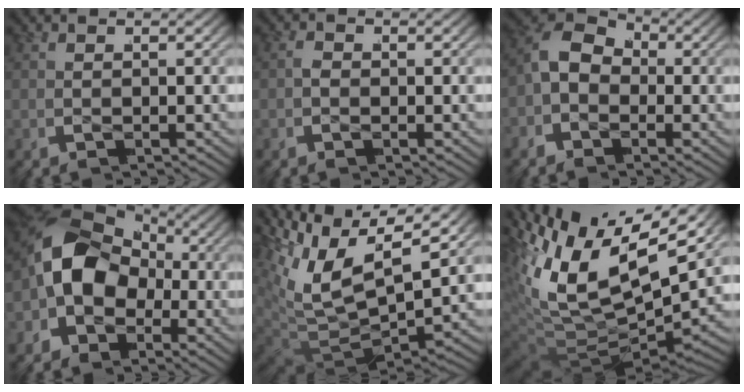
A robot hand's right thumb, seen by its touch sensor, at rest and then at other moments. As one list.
[{"total": 1.0, "force": [-0.4, 0.8, 0.5], "torque": [-0.012, -0.009, -0.006]}, {"total": 8.6, "force": [0.5, 6.8, 5.2], "torque": [-0.112, -0.002, -0.009]}, {"total": 11.9, "force": [-1.4, 9.0, 7.7], "torque": [-0.159, -0.031, -0.019]}, {"total": 9.7, "force": [0.9, 6.2, 7.4], "torque": [-0.178, -0.040, 0.028]}, {"total": 15.3, "force": [1.8, 9.1, 12.1], "torque": [-0.259, -0.046, 0.044]}]